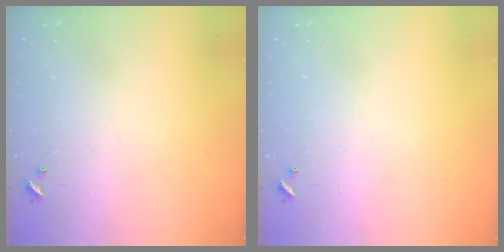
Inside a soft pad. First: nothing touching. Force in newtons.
{"total": 0.0}